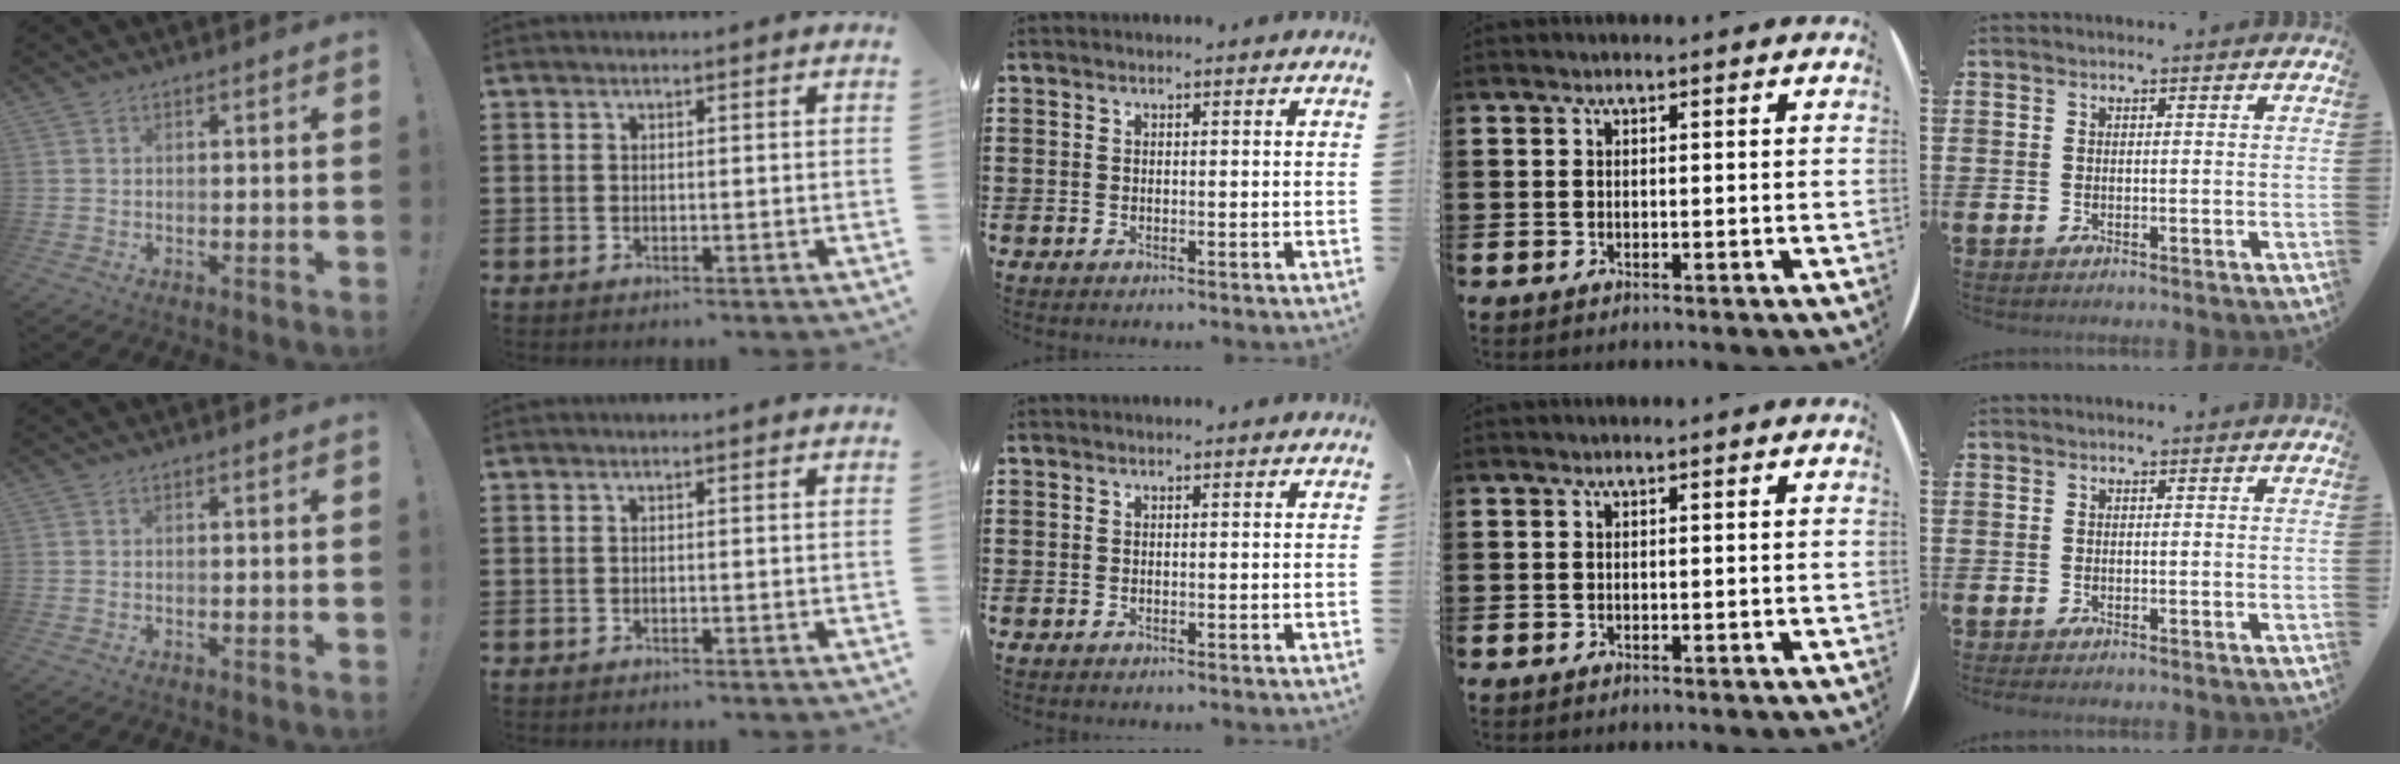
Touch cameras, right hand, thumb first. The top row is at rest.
{}